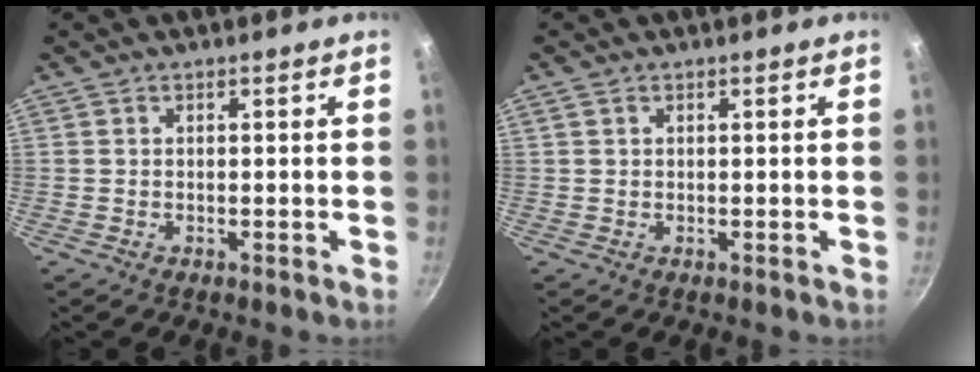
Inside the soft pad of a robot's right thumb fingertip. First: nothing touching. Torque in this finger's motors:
{"motor_torque": [-0.19, 0.21, -0.23, 0.24, 0.06]}